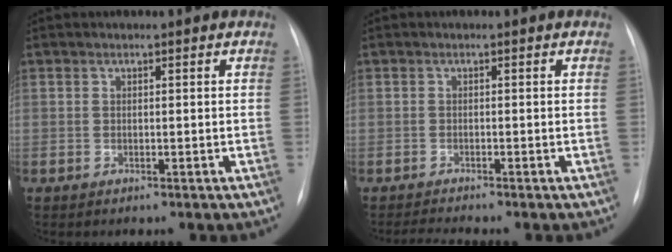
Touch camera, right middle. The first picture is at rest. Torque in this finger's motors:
{"motor_torque": [0.14, -0.22, -0.03, -0.01]}